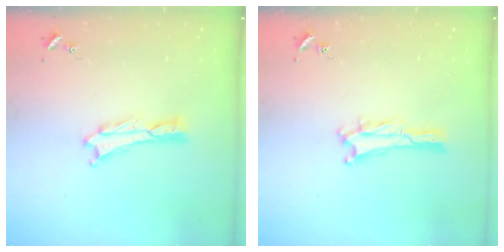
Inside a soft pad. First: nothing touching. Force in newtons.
{"total": 1.3, "press": 1.3, "slide": 0.4}